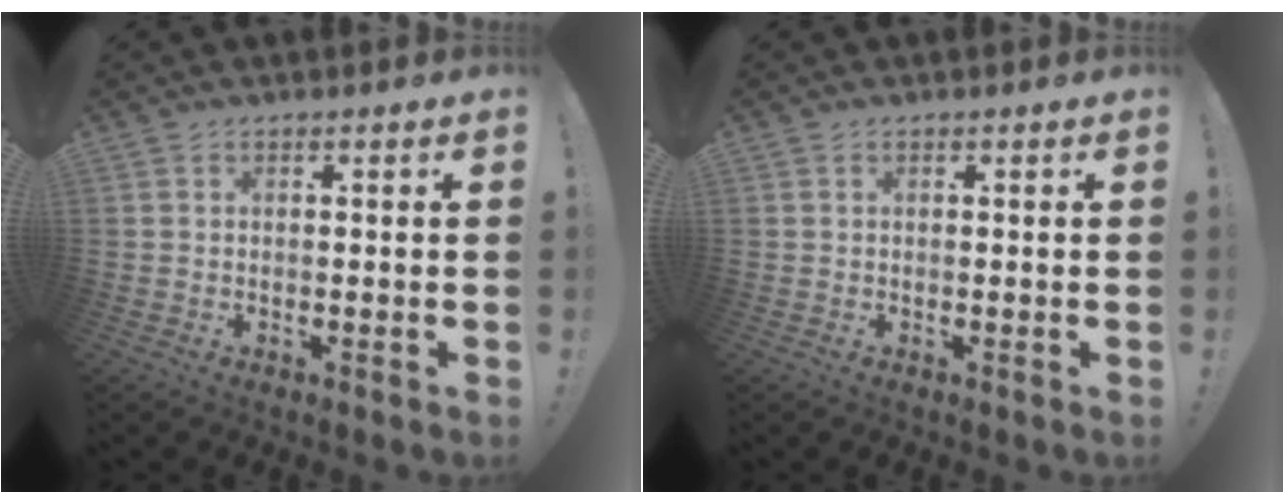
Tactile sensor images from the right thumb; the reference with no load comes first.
{"total": 0.0}